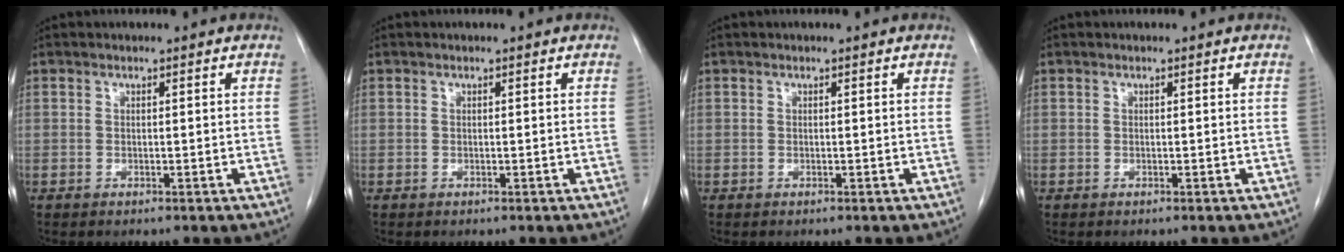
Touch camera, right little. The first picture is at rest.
{"total": 0.0}
{"total": 0.0}
{"total": 0.0}